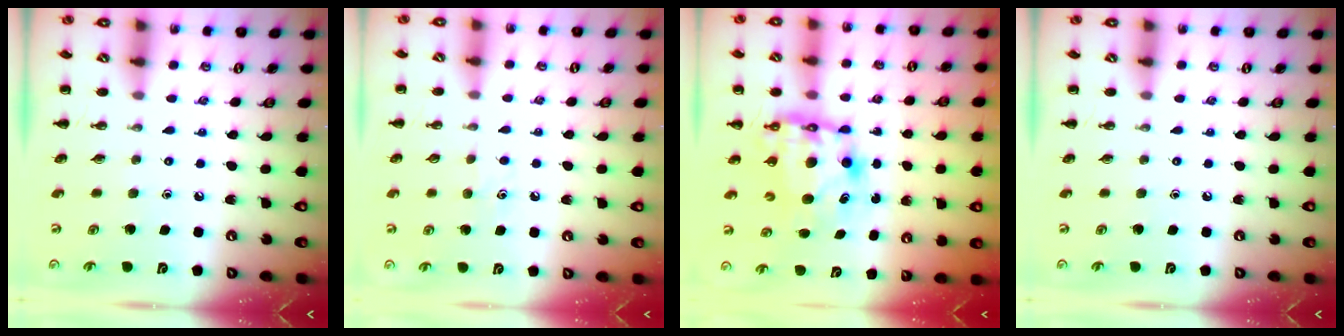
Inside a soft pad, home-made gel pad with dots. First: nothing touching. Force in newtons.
{"total": 4.0, "press": 3.8, "slide": 1.2}
{"total": 8.5, "press": 8.2, "slide": 2.2}
{"total": 0.0}